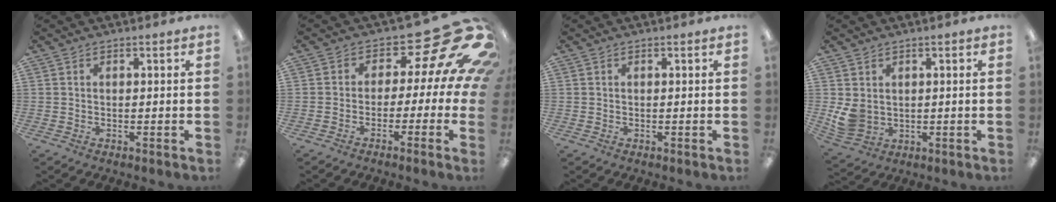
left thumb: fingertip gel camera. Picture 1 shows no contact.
{"total": 15.1, "force": [7.3, 6.0, 11.7], "torque": [-0.156, -0.060, 0.109]}
{"total": 0.0}
{"total": 6.2, "force": [1.2, 5.4, 2.9], "torque": [-0.063, 0.001, 0.029]}